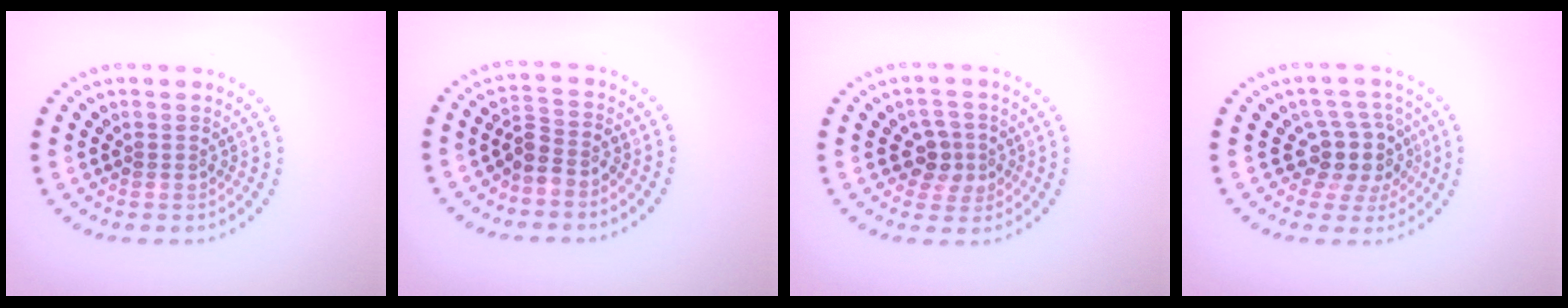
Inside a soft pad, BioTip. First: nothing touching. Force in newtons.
{"total": 2.2, "press": 1.7, "slide": 1.4}
{"total": 2.5, "press": 2.3, "slide": 1.0}
{"total": 3.8, "press": 3.0, "slide": 2.3}